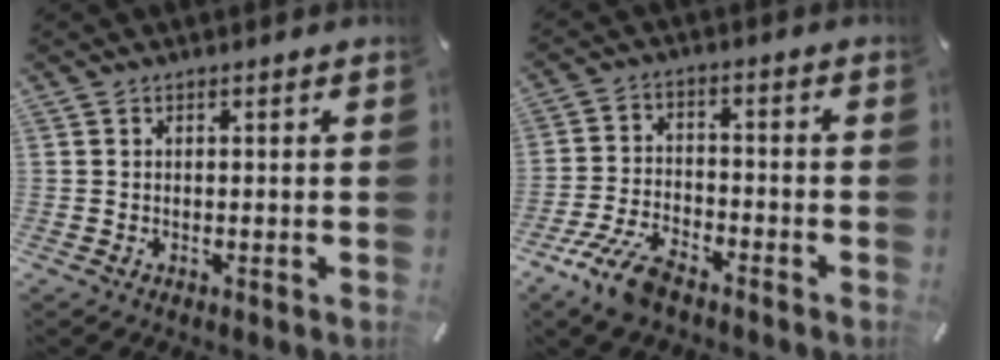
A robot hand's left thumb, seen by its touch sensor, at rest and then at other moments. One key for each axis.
{"total": 9.6, "fx": -6.9, "fy": 3.8, "fz": 5.5, "tx": -0.119, "ty": 0.028, "tz": -0.130}